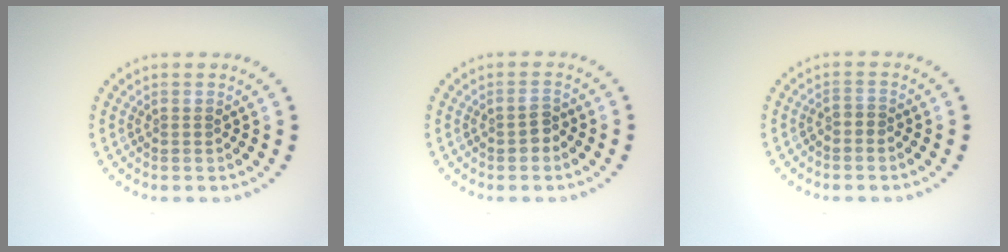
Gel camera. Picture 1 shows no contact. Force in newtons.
{"total": 1.2, "press": 1.2, "slide": 0.3}
{"total": 0.6, "press": 0.4, "slide": 0.4}